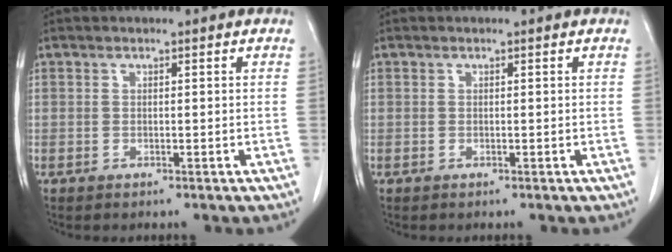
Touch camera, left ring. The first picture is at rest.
{"total": 0.0}